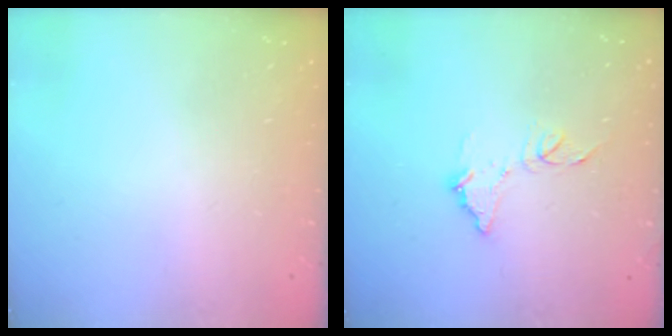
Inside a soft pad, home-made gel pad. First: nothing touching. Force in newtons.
{"total": 9.3, "press": 9.3, "slide": 0.6}